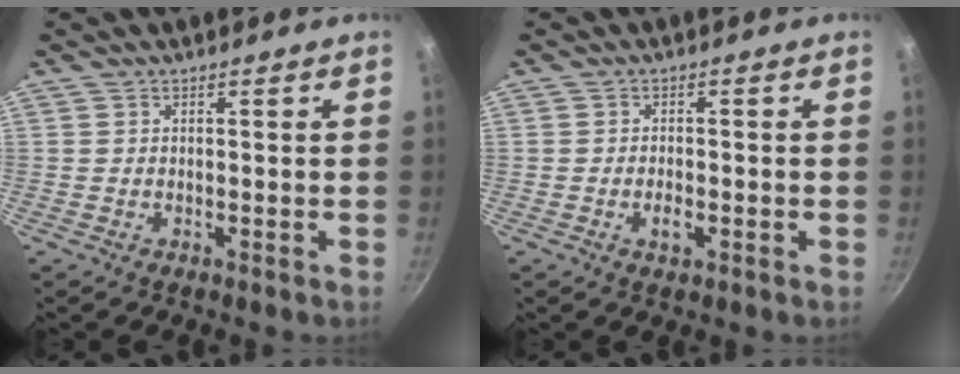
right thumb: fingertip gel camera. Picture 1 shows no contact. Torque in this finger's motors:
{"motor_torque": [-0.52, -0.11, -0.21, -0.10, -0.01]}